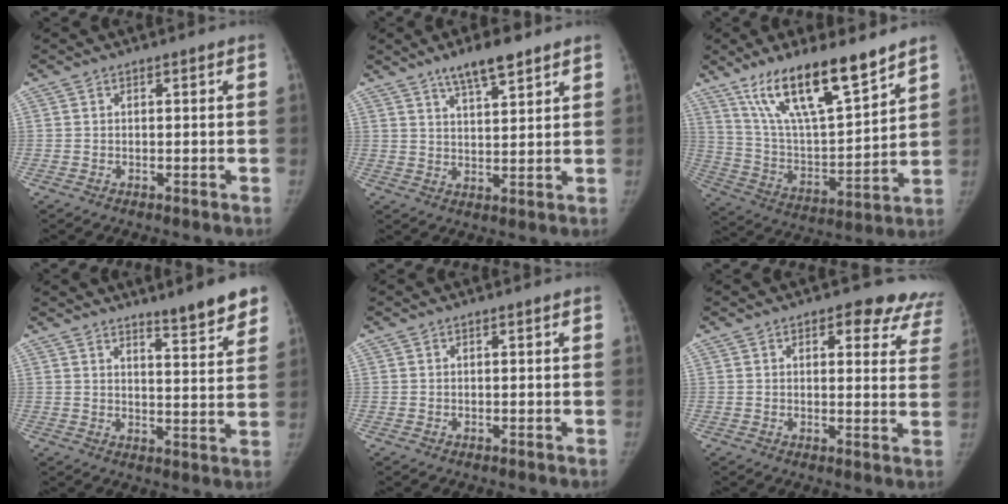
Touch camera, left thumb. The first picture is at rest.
{"total": 7.8, "force": [5.6, 2.0, 5.1], "torque": [-0.076, -0.028, 0.096]}
{"total": 19.4, "force": [13.4, 4.8, 13.1], "torque": [-0.206, -0.064, 0.251]}
{"total": 8.8, "force": [6.7, 1.2, 5.5], "torque": [-0.059, -0.047, 0.097]}
{"total": 0.0}
{"total": 11.6, "force": [7.9, 5.4, 6.5], "torque": [-0.022, -0.028, 0.073]}